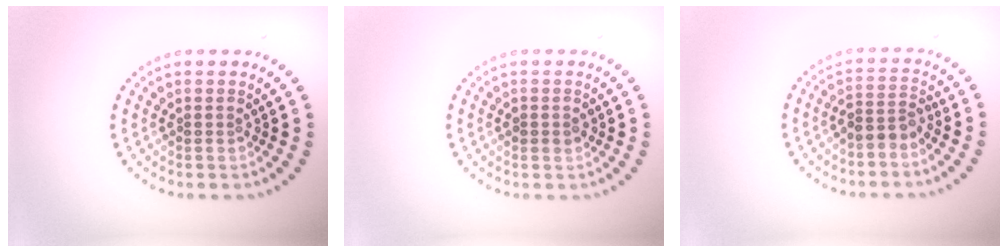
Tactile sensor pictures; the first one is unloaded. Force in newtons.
{"total": 0.9, "press": 0.9, "slide": 0.1}
{"total": 2.2, "press": 1.9, "slide": 1.1}